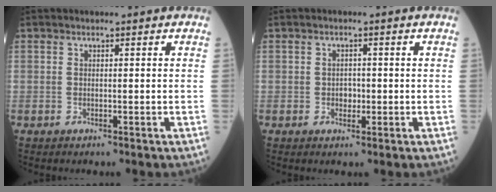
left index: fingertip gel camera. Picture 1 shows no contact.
{"total": 1.8, "force": [-0.8, 1.3, 0.9], "torque": [-0.013, -0.002, -0.012]}